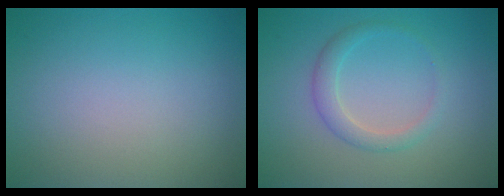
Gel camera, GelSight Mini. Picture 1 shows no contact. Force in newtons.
{"total": 1.5, "press": 1.5, "slide": 0.0}